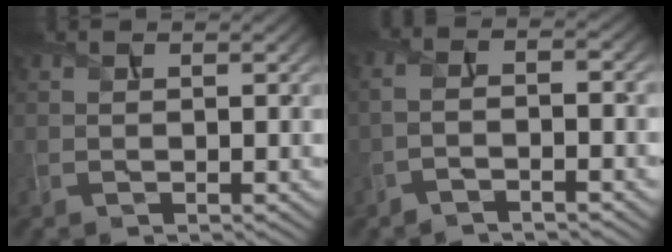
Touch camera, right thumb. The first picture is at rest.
{"total": 3.5, "force": [-2.0, 0.6, 2.7], "torque": [-0.057, 0.001, -0.052]}